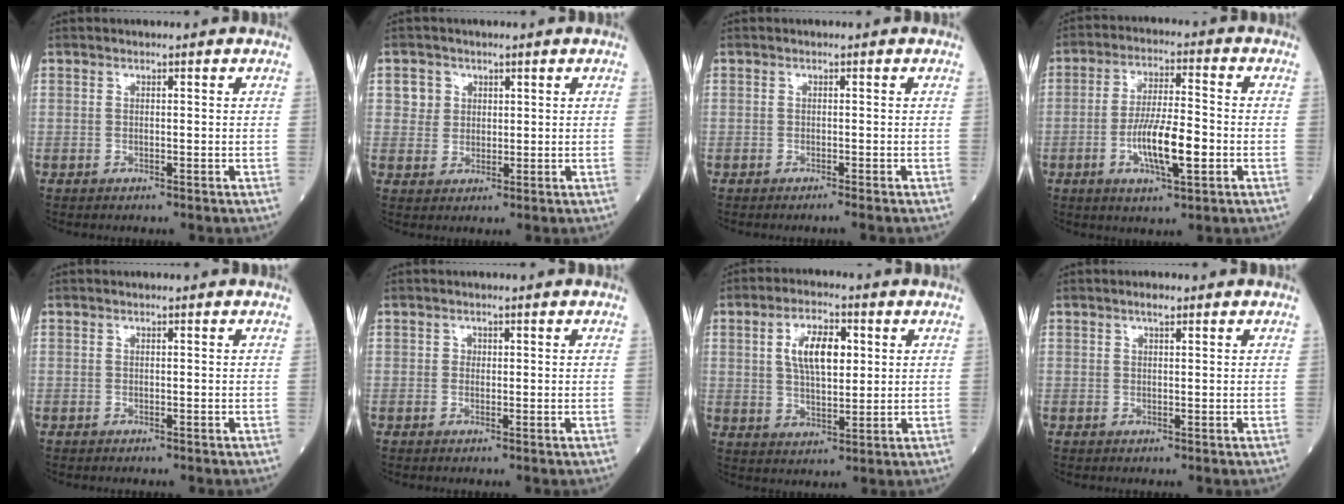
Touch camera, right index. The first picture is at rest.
{"total": 3.1, "force": [1.2, 2.8, 0.3], "torque": [0.000, 0.005, 0.019]}
{"total": 1.3, "force": [-1.1, -0.4, 0.6], "torque": [-0.003, 0.005, -0.020]}
{"total": 9.7, "force": [-2.7, 2.0, 9.1], "torque": [-0.167, 0.001, -0.049]}
{"total": 0.0}
{"total": 0.7, "force": [0.1, 0.6, 0.2], "torque": [0.003, 0.002, 0.000]}
{"total": 8.3, "force": [2.2, 3.4, 7.2], "torque": [-0.136, 0.012, 0.040]}
{"total": 1.2, "force": [0.8, 0.4, 0.9], "torque": [-0.014, 0.003, 0.013]}